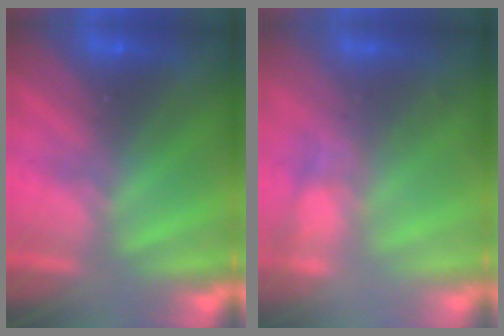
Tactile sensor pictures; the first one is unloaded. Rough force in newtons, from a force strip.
{"total": 2.8}